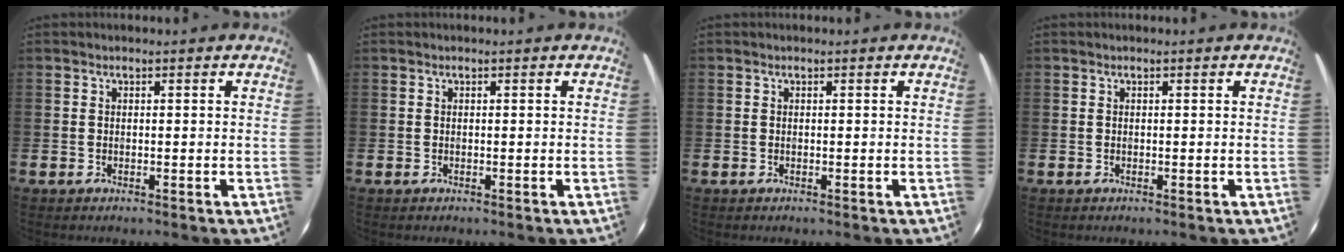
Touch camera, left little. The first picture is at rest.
{"total": 0.0}
{"total": 0.0}
{"total": 0.0}